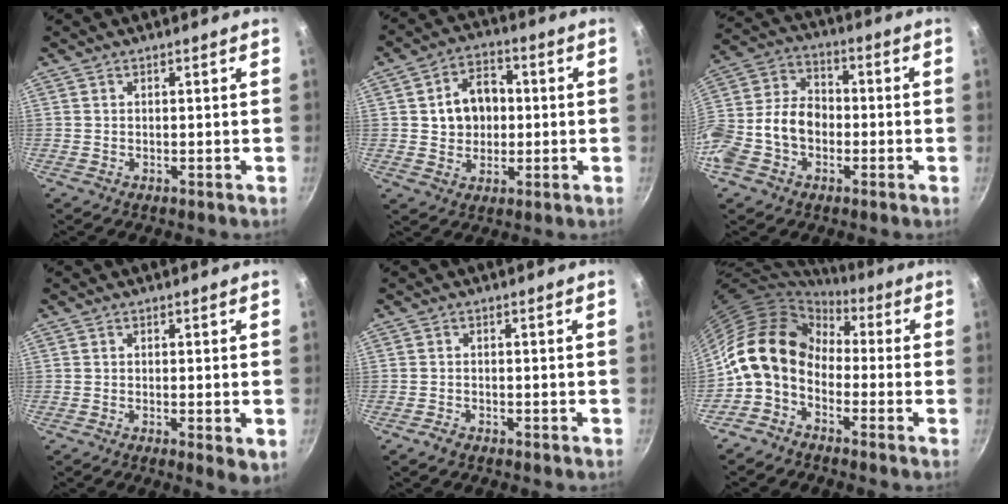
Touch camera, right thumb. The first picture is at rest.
{"total": 9.6, "force": [0.7, 7.5, 5.9], "torque": [-0.065, 0.013, 0.009]}
{"total": 14.6, "force": [-3.5, 10.7, 9.3], "torque": [-0.163, 0.052, -0.074]}
{"total": 3.5, "force": [-0.7, 0.9, 3.3], "torque": [-0.051, -0.013, -0.011]}
{"total": 1.4, "force": [-1.2, 0.6, 0.6], "torque": [-0.016, 0.011, -0.023]}
{"total": 13.0, "force": [-0.8, 9.6, 8.7], "torque": [-0.141, 0.037, -0.036]}